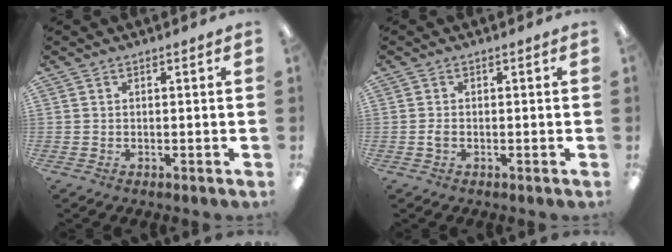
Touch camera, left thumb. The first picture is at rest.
{"total": 1.5, "force": [-0.3, 0.8, 1.3], "torque": [-0.024, 0.002, -0.006]}